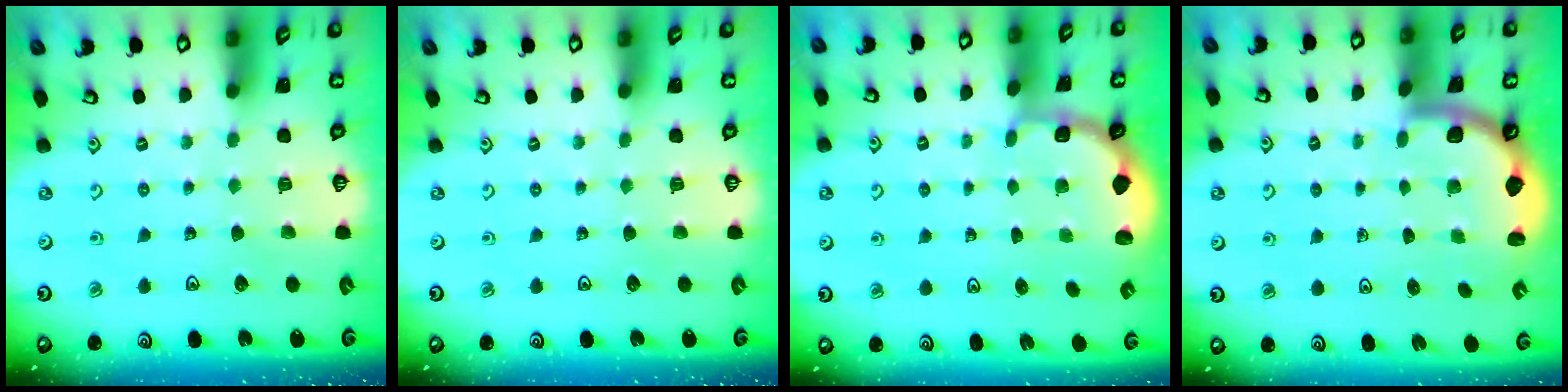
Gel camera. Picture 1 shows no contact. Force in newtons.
{"total": 0.0}
{"total": 1.8, "press": 1.7, "slide": 0.7}
{"total": 1.6, "press": 1.6, "slide": 0.1}